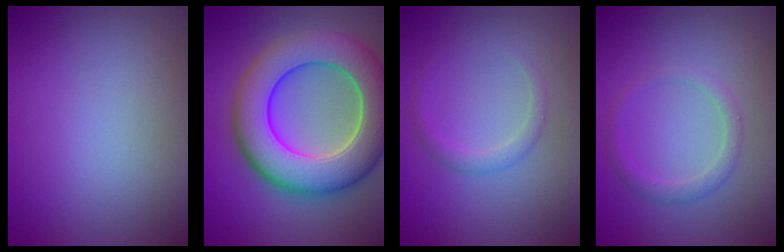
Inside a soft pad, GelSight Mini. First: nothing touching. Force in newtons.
{"total": 11.2, "press": 11.2, "slide": 0.7}
{"total": 1.3, "press": 1.3, "slide": 0.0}
{"total": 1.7, "press": 1.7, "slide": 0.0}